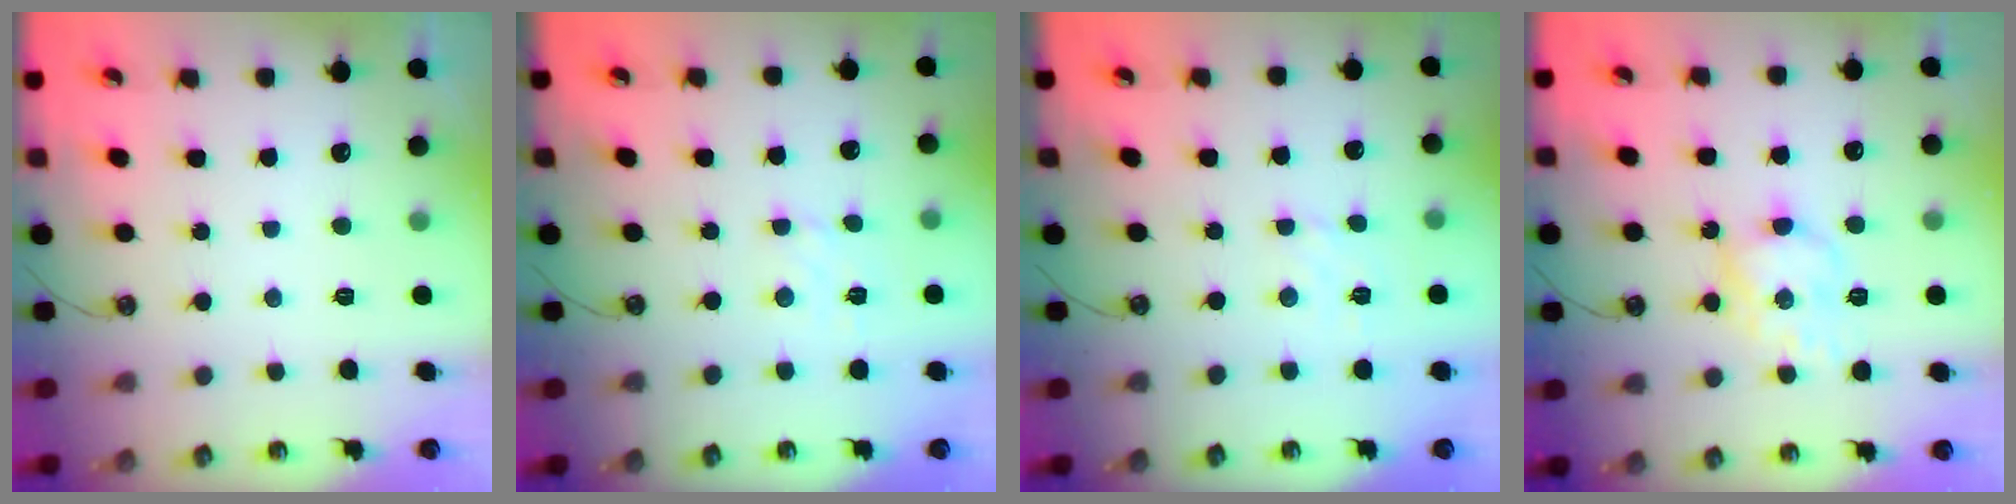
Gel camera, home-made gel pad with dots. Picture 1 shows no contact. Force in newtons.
{"total": 2.5, "press": 2.4, "slide": 0.4}
{"total": 2.1, "press": 2.1, "slide": 0.5}
{"total": 9.9, "press": 9.9, "slide": 0.3}